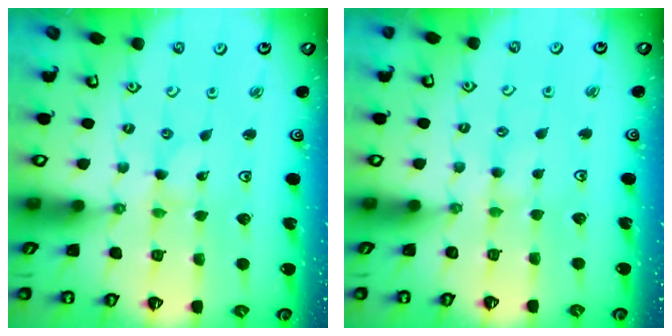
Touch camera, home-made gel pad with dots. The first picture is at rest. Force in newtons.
{"total": 2.2, "press": 2.2, "slide": 0.4}